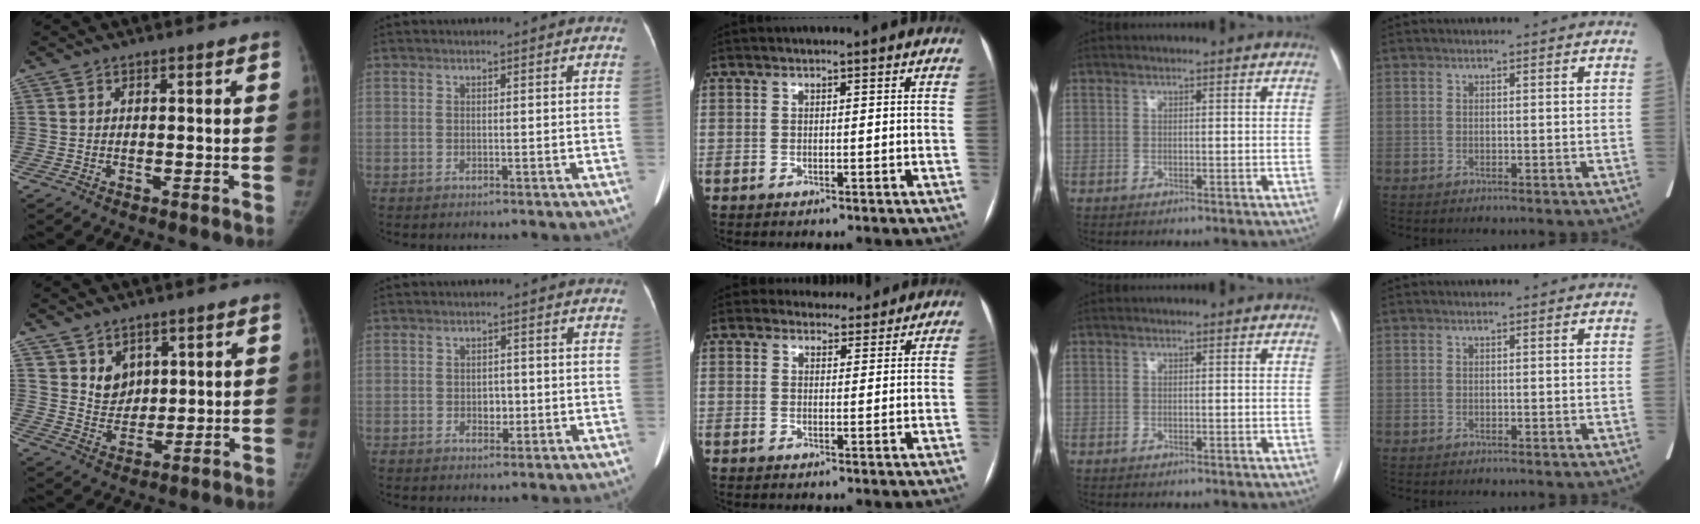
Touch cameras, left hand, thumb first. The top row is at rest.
{"thumb": {"total": 5.7, "force": [3.1, 4.5, 1.7], "torque": [0.003, -0.025, 0.064]}, "index": {"total": 2.1, "force": [-0.5, 1.5, 1.3], "torque": [-0.019, 0.003, -0.005]}, "middle": {"total": 4.1, "force": [3.7, 1.8, -0.2], "torque": [0.010, 0.002, 0.043]}}